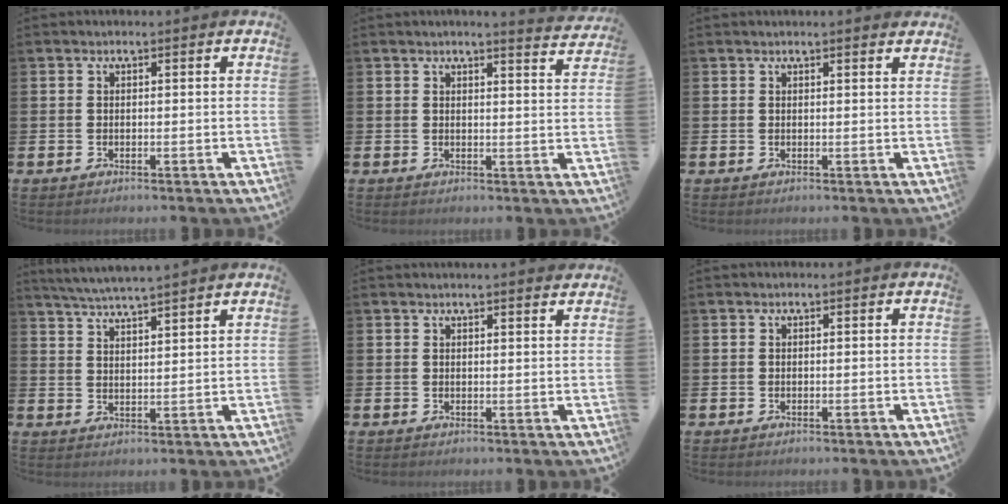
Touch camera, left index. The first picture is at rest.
{"total": 2.8, "force": [2.8, -0.3, 0.4], "torque": [0.002, -0.021, 0.047]}
{"total": 0.9, "force": [0.8, -0.1, 0.2], "torque": [0.005, -0.003, 0.013]}
{"total": 4.7, "force": [4.6, -0.6, 0.7], "torque": [-0.030, -0.024, 0.082]}
{"total": 1.5, "force": [1.5, -0.1, 0.1], "torque": [0.006, -0.010, 0.026]}
{"total": 0.0}